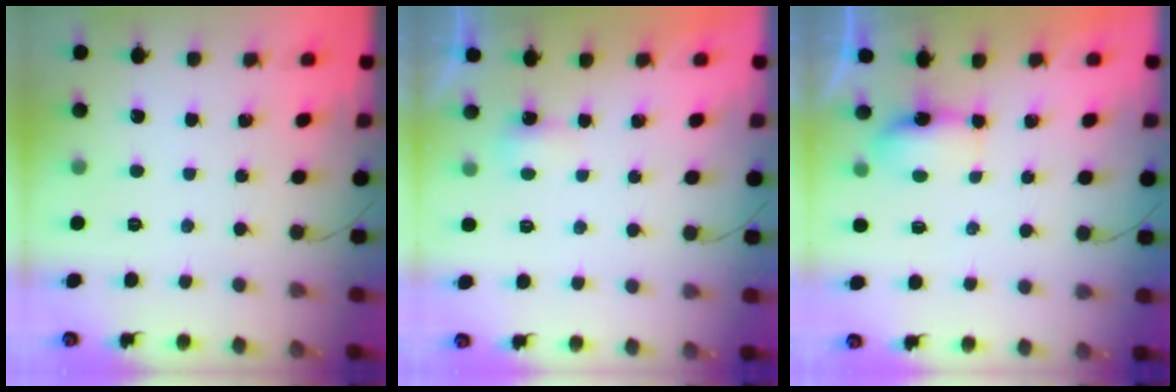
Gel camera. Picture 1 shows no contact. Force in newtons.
{"total": 2.3, "press": 2.1, "slide": 0.8}
{"total": 6.0, "press": 5.1, "slide": 3.2}